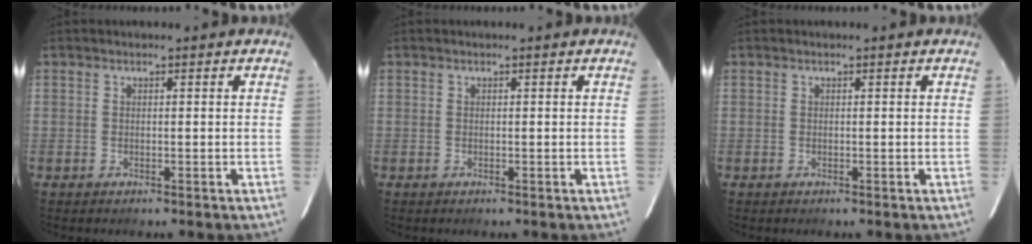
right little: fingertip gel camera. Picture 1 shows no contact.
{"total": 0.0}
{"total": 0.0}